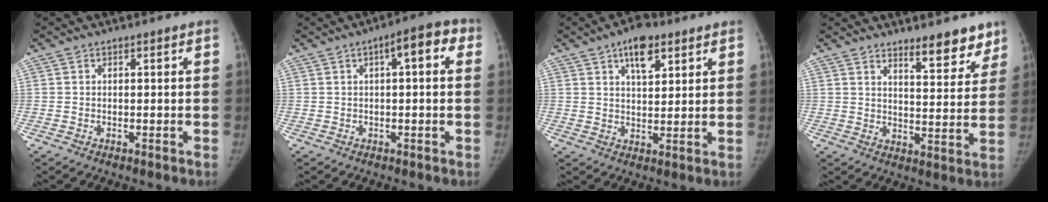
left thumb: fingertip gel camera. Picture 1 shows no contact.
{"total": 6.9, "force": [2.0, 2.3, 6.2], "torque": [-0.072, 0.019, 0.018]}
{"total": 7.7, "force": [4.3, 3.7, 5.2], "torque": [-0.053, -0.017, 0.067]}
{"total": 9.1, "force": [7.1, 3.0, 4.8], "torque": [-0.026, -0.051, 0.102]}